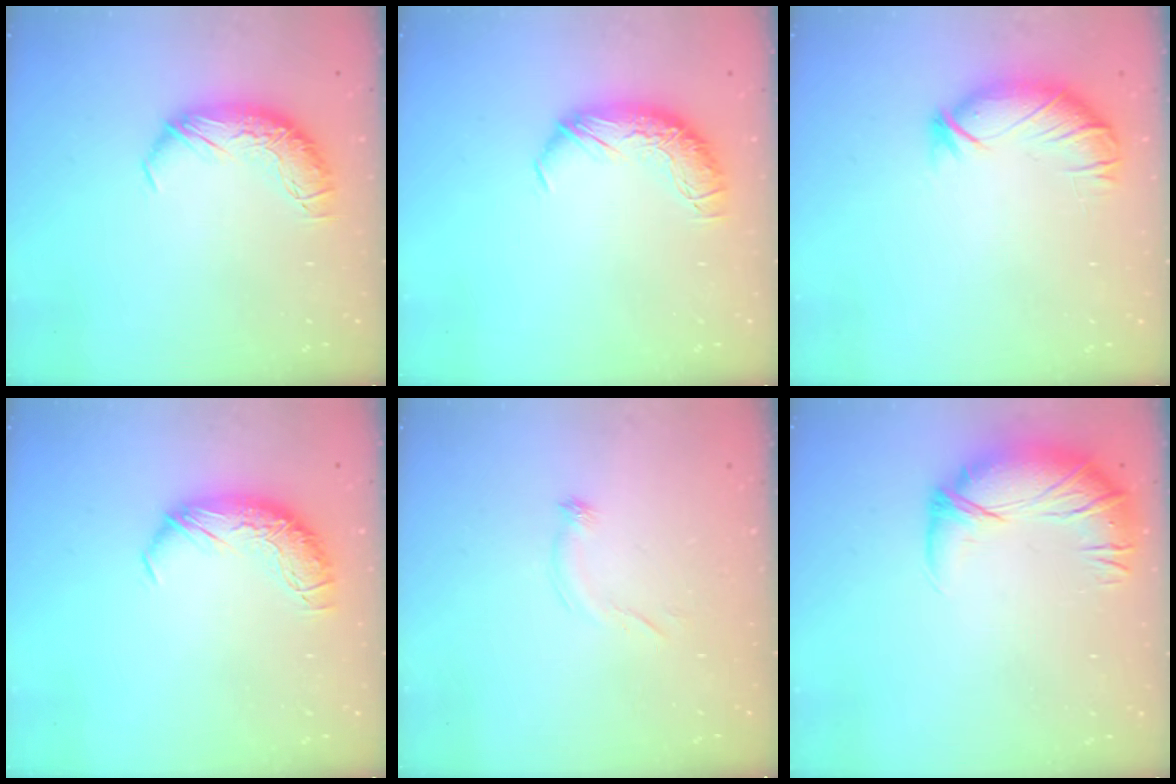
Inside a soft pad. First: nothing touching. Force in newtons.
{"total": 0.0}
{"total": 2.7, "press": 2.6, "slide": 0.9}
{"total": 0.0}
{"total": 7.1, "press": 7.1, "slide": 0.8}
{"total": 2.8, "press": 1.2, "slide": 2.6}